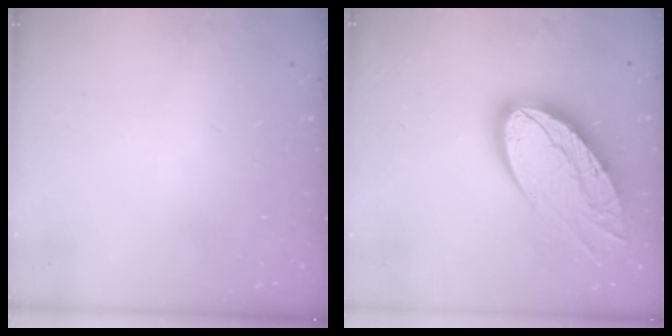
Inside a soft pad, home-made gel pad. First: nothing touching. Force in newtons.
{"total": 22.4, "press": 22.3, "slide": 1.7}